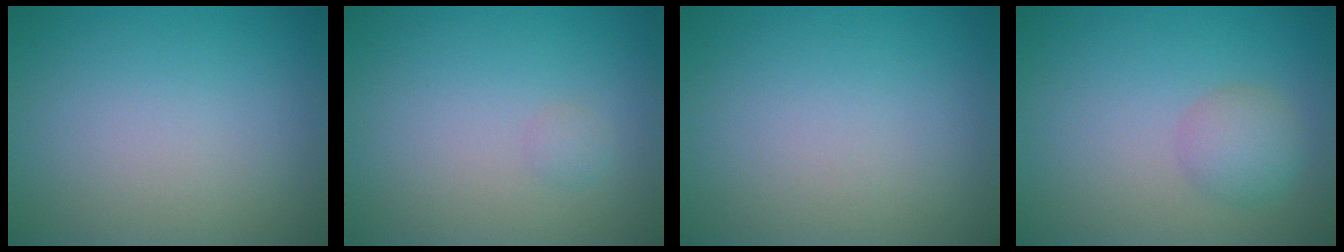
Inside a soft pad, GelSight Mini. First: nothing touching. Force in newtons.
{"total": 0.7, "press": 0.7, "slide": 0.0}
{"total": 0.0}
{"total": 2.5, "press": 2.5, "slide": 0.1}